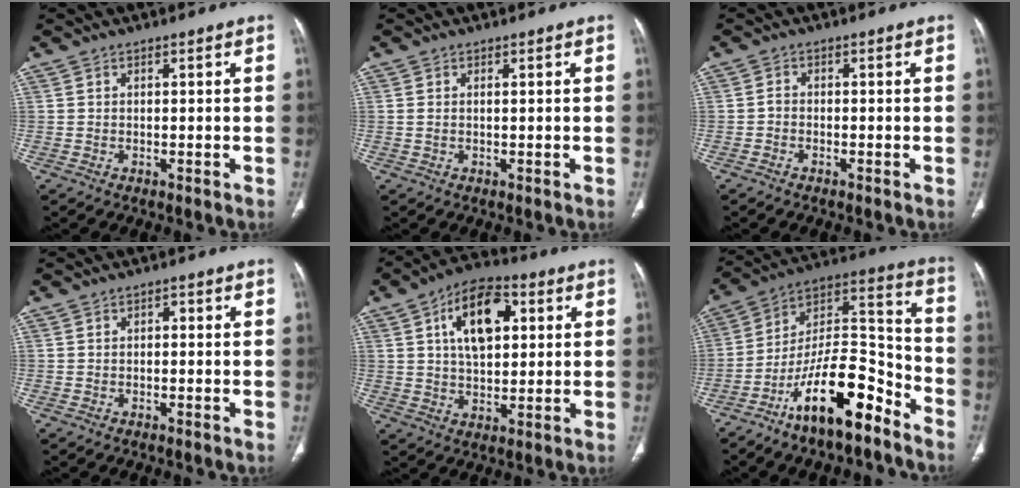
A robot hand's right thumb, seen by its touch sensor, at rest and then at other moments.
{"total": 0.9, "force": [0.2, 0.4, 0.8], "torque": [-0.031, 0.007, 0.009]}
{"total": 1.1, "force": [-0.6, 0.6, 0.6], "torque": [-0.010, 0.005, -0.017]}
{"total": 0.8, "force": [-0.1, 0.5, 0.6], "torque": [-0.003, 0.004, -0.007]}
{"total": 13.7, "force": [4.2, 7.6, 10.7], "torque": [-0.156, 0.002, 0.066]}
{"total": 18.6, "force": [-11.9, 6.2, 12.9], "torque": [-0.201, 0.096, -0.210]}